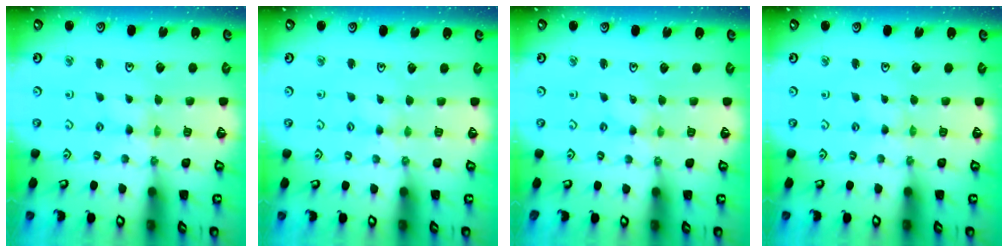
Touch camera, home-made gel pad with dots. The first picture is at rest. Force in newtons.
{"total": 1.7, "press": 1.7, "slide": 0.2}
{"total": 0.0}
{"total": 0.0}